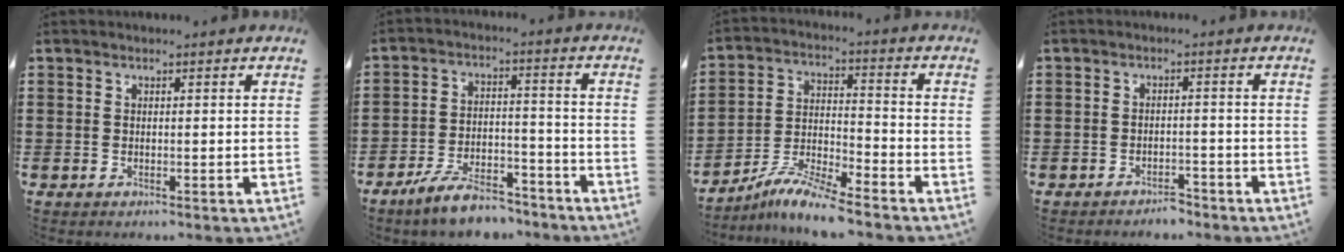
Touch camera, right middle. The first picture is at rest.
{"total": 7.7, "force": [-6.7, 1.7, 3.4], "torque": [-0.066, 0.010, -0.126]}
{"total": 7.4, "force": [-6.8, 0.1, 3.0], "torque": [-0.065, -0.006, -0.132]}
{"total": 2.2, "force": [-2.2, 0.3, -0.1], "torque": [-0.008, 0.000, -0.047]}